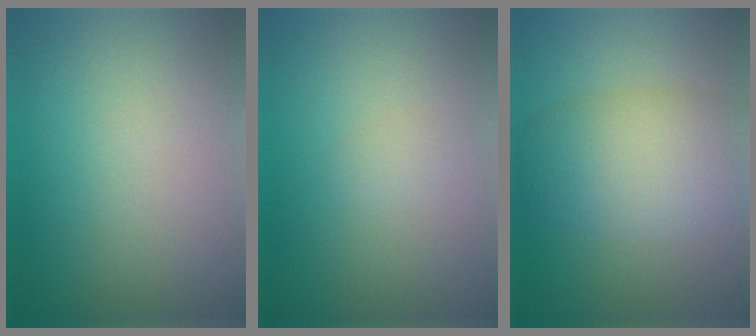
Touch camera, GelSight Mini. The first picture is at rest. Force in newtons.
{"total": 0.8, "press": 0.8, "slide": 0.1}
{"total": 7.6, "press": 7.5, "slide": 0.6}